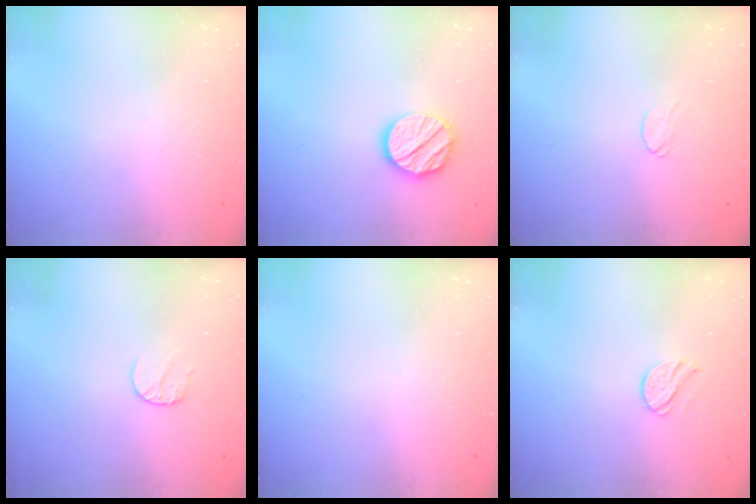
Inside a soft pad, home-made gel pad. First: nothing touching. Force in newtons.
{"total": 13.3, "press": 13.2, "slide": 1.4}
{"total": 4.3, "press": 4.3, "slide": 0.3}
{"total": 5.4, "press": 5.4, "slide": 0.5}
{"total": 0.0}
{"total": 7.8, "press": 7.7, "slide": 0.7}